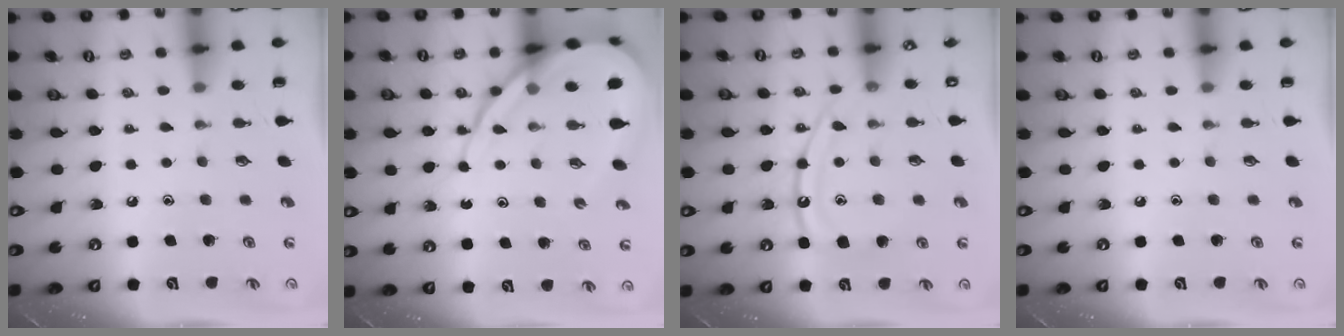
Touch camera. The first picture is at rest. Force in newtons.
{"total": 14.4, "press": 14.3, "slide": 1.5}
{"total": 12.8, "press": 12.7, "slide": 1.3}
{"total": 0.0}